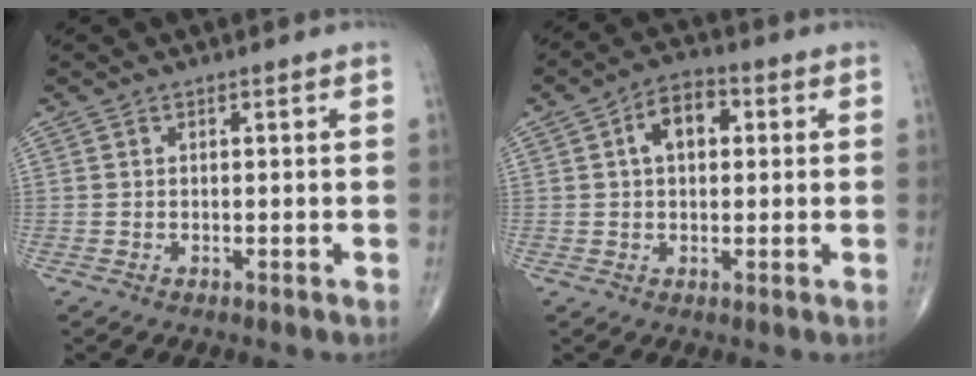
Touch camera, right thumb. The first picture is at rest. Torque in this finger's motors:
{"motor_torque": [0.32, 1.81, 0.88, 0.20, 0.10]}